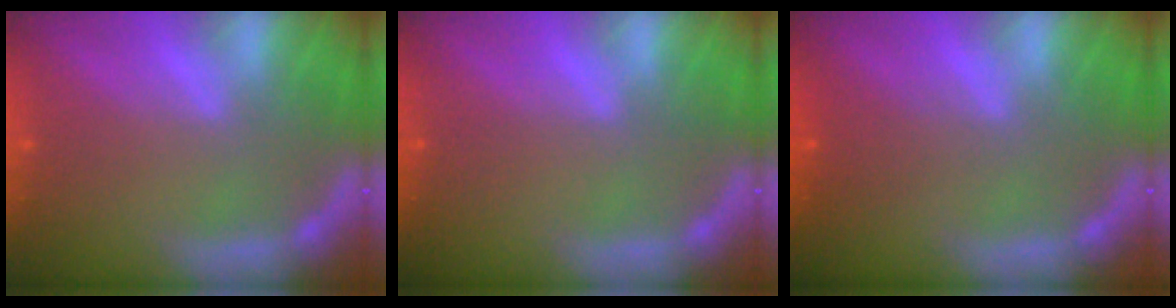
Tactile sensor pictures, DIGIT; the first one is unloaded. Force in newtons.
{"total": 0.0}
{"total": 2.0}